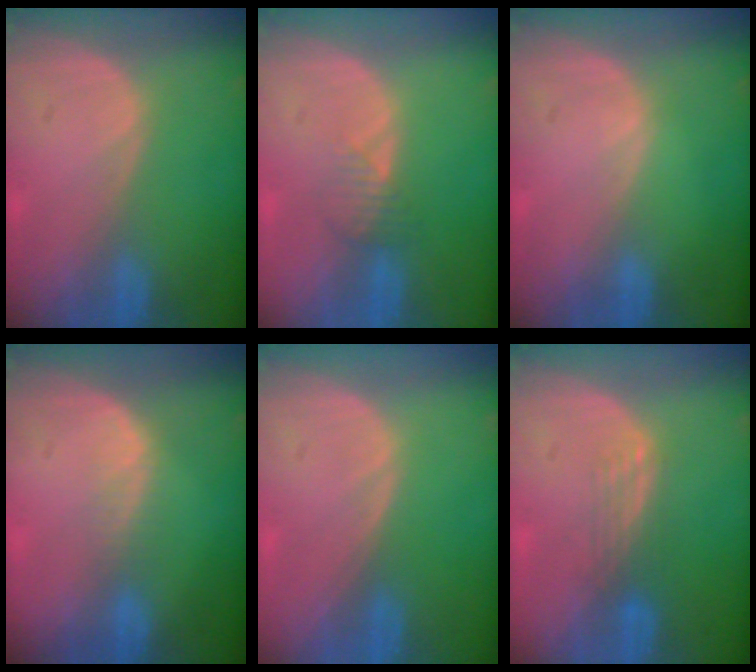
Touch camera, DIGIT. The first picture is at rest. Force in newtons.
{"total": 2.1, "press": 2.1, "slide": 0.2}
{"total": 0.0}
{"total": 2.3, "press": 1.6, "slide": 1.6}
{"total": 0.0}
{"total": 3.1, "press": 2.6, "slide": 1.7}